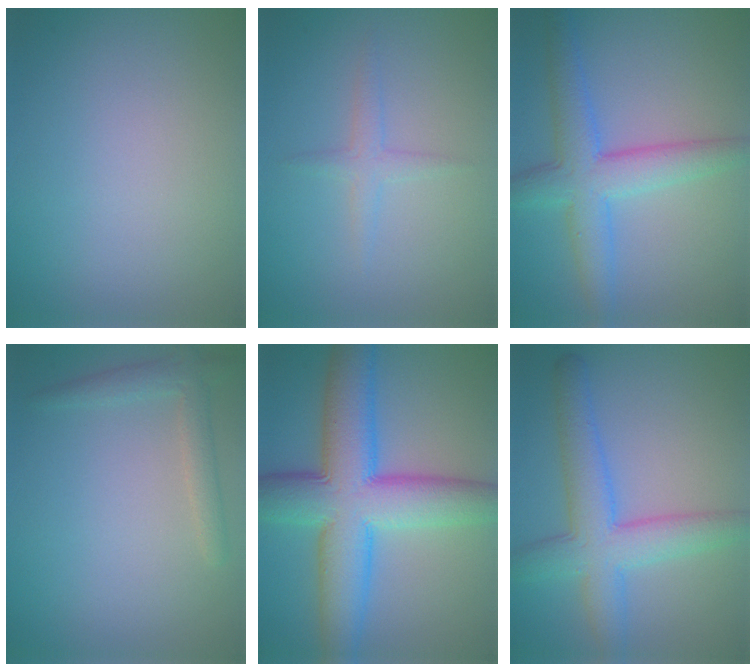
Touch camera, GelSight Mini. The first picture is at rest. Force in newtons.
{"total": 1.5, "press": 1.5, "slide": 0.0}
{"total": 5.9, "press": 5.9, "slide": 0.1}
{"total": 2.0, "press": 2.0, "slide": 0.3}
{"total": 11.0, "press": 11.0, "slide": 0.3}
{"total": 6.1, "press": 6.1, "slide": 0.2}